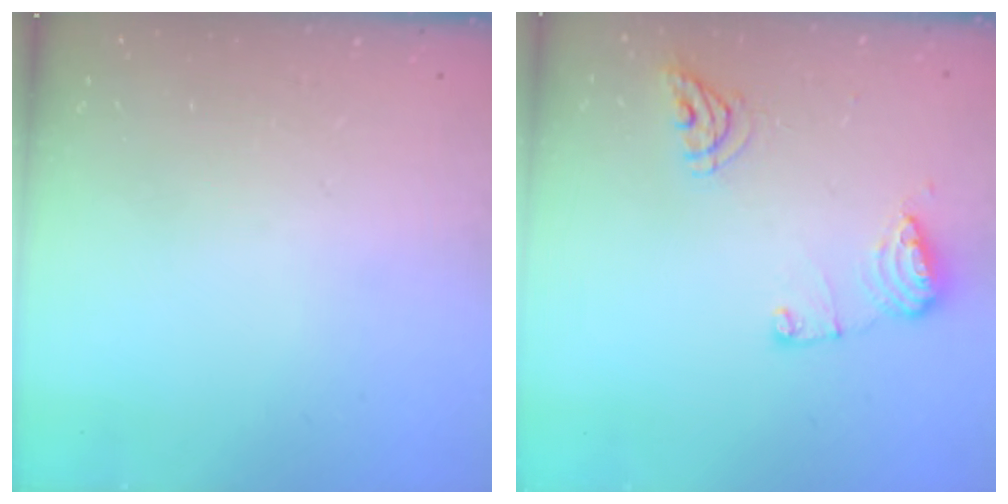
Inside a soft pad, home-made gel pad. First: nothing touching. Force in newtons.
{"total": 9.4, "press": 9.4, "slide": 0.3}